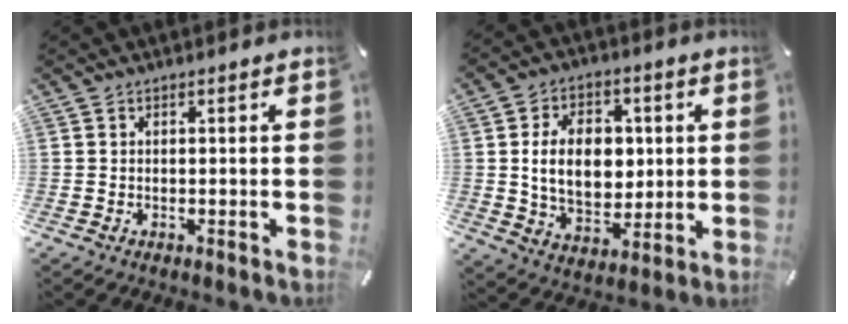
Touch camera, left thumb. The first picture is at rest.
{"total": 13.8, "force": [1.4, 9.9, 9.6], "torque": [-0.181, 0.009, 0.024]}